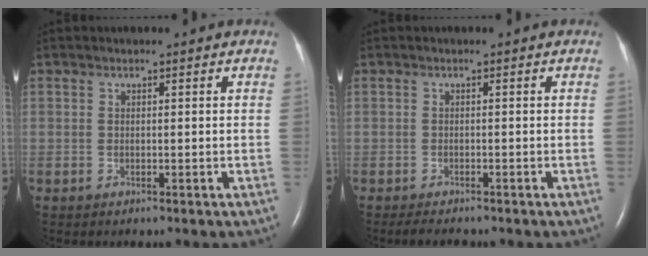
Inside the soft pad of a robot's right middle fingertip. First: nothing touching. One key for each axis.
{"total": 2.5, "fx": -2.1, "fy": 0.6, "fz": 1.2, "tx": -0.025, "ty": -0.009, "tz": -0.029}